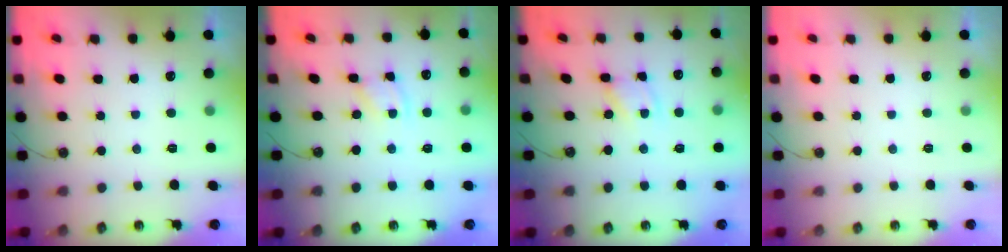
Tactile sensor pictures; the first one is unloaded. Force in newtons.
{"total": 1.9, "press": 1.9, "slide": 0.3}
{"total": 3.1, "press": 3.1, "slide": 0.1}
{"total": 0.0}